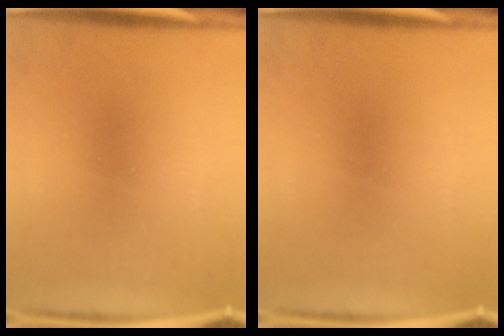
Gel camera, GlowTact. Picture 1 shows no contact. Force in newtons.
{"total": 0.0}